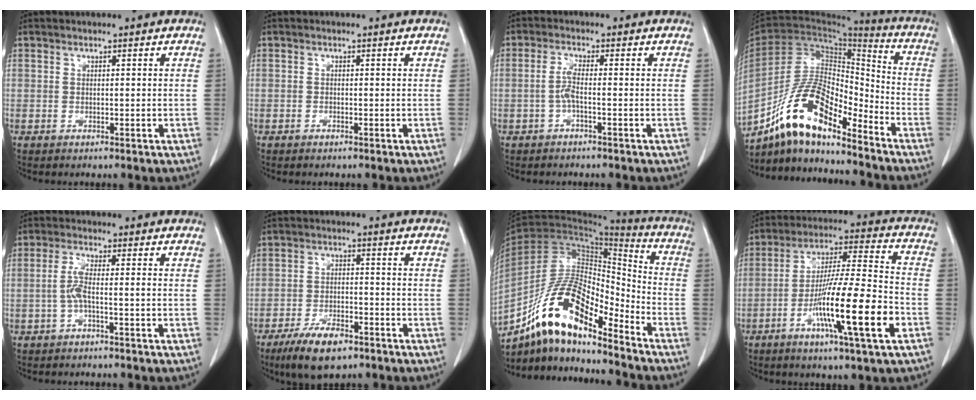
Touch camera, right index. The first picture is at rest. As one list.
[{"total": 0.0}, {"total": 2.6, "force": [-0.8, 0.1, 2.4], "torque": [-0.052, 0.001, -0.020]}, {"total": 14.4, "force": [-11.0, 4.1, 8.3], "torque": [-0.157, 0.025, -0.199]}, {"total": 3.2, "force": [-0.9, 0.1, 3.1], "torque": [-0.065, 0.006, -0.019]}, {"total": 8.2, "force": [-5.6, 2.8, 5.3], "torque": [-0.100, -0.009, -0.095]}, {"total": 15.5, "force": [-11.1, 4.4, 9.9], "torque": [-0.181, 0.031, -0.196]}, {"total": 17.2, "force": [-6.4, 0.2, 15.9], "torque": [-0.283, -0.015, -0.112]}]